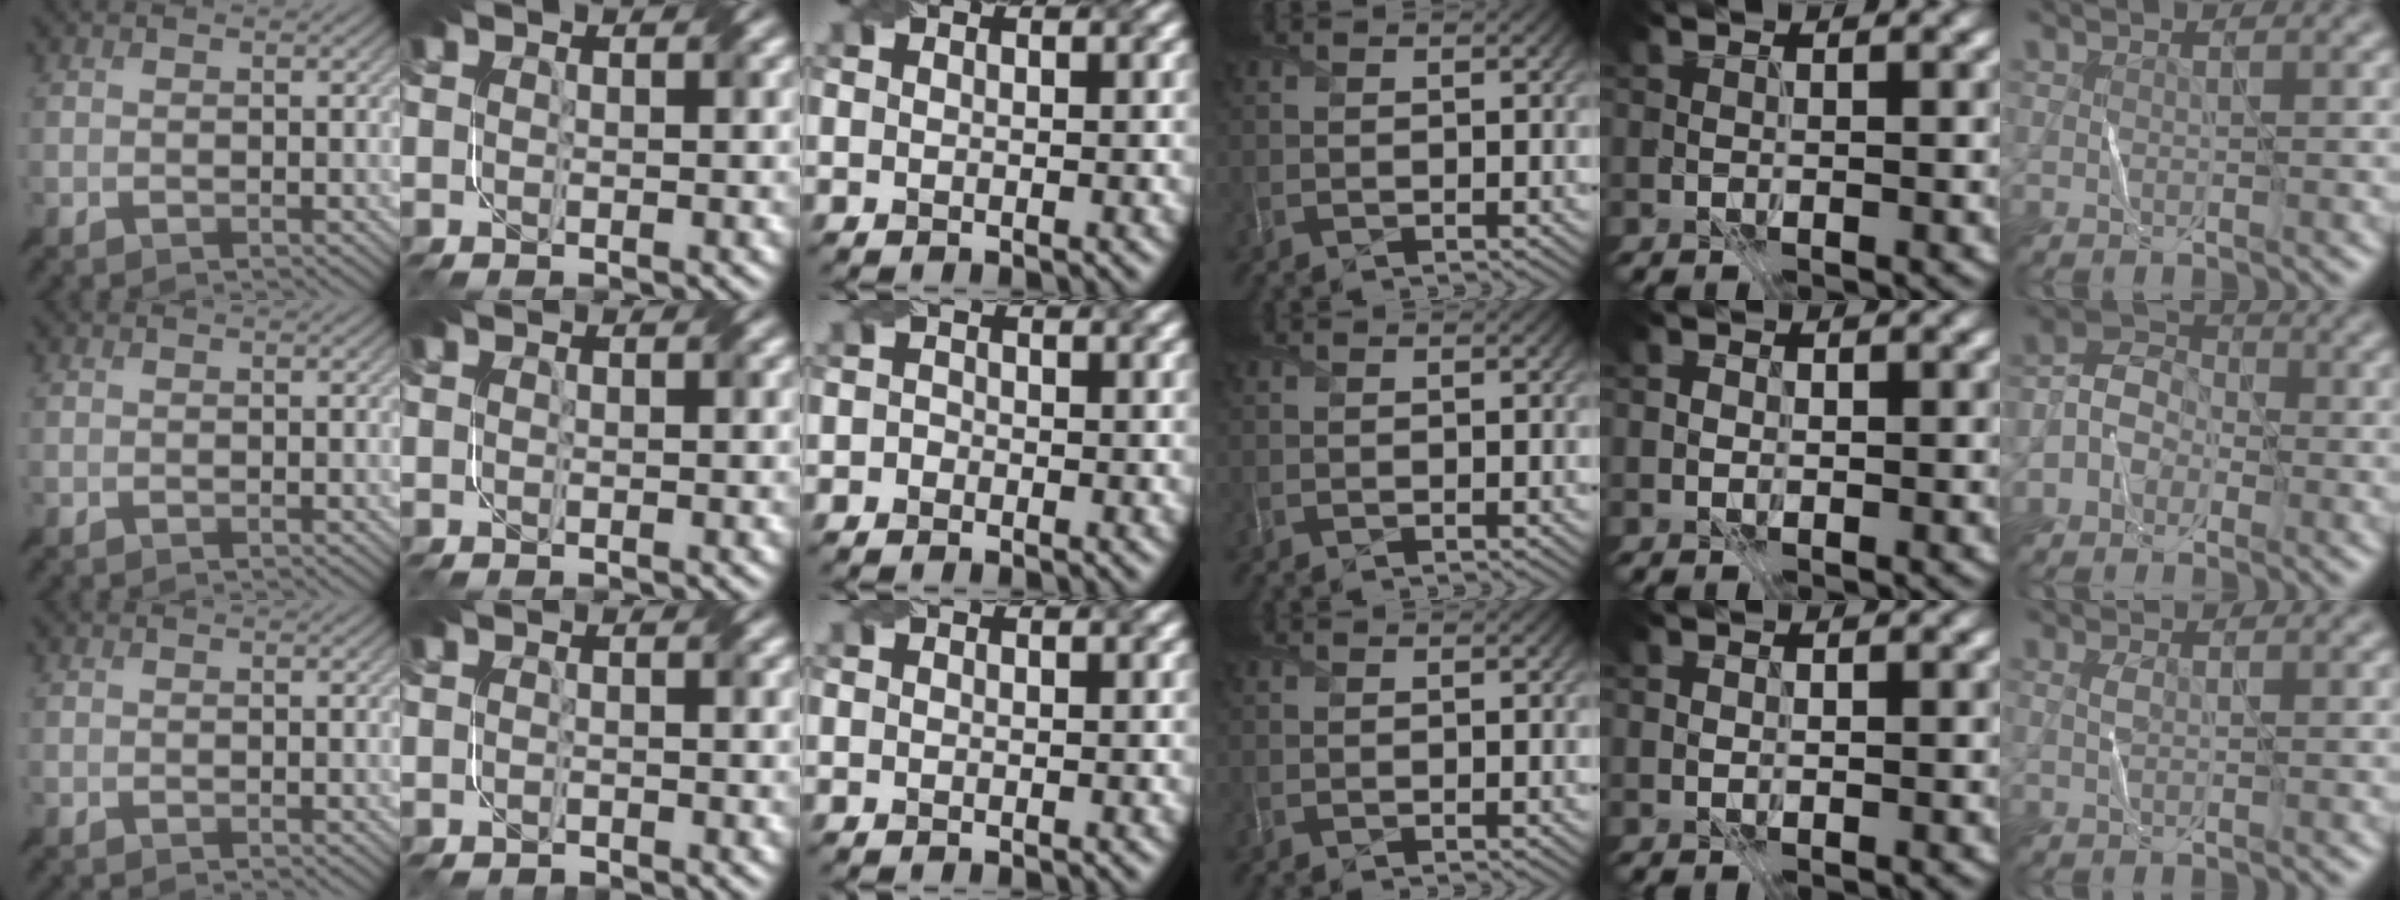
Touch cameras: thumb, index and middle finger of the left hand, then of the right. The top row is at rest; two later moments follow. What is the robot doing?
{"motion": "fold", "object": "file"}